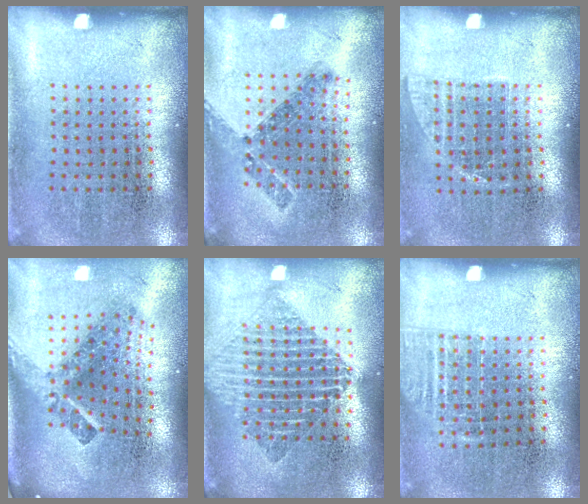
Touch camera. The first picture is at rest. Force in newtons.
{"total": 0.7, "press": 0.6, "slide": 0.3}
{"total": 1.0, "press": 0.8, "slide": 0.5}
{"total": 2.9, "press": 1.7, "slide": 2.3}
{"total": 1.9, "press": 1.6, "slide": 1.0}
{"total": 1.1, "press": 1.0, "slide": 0.5}